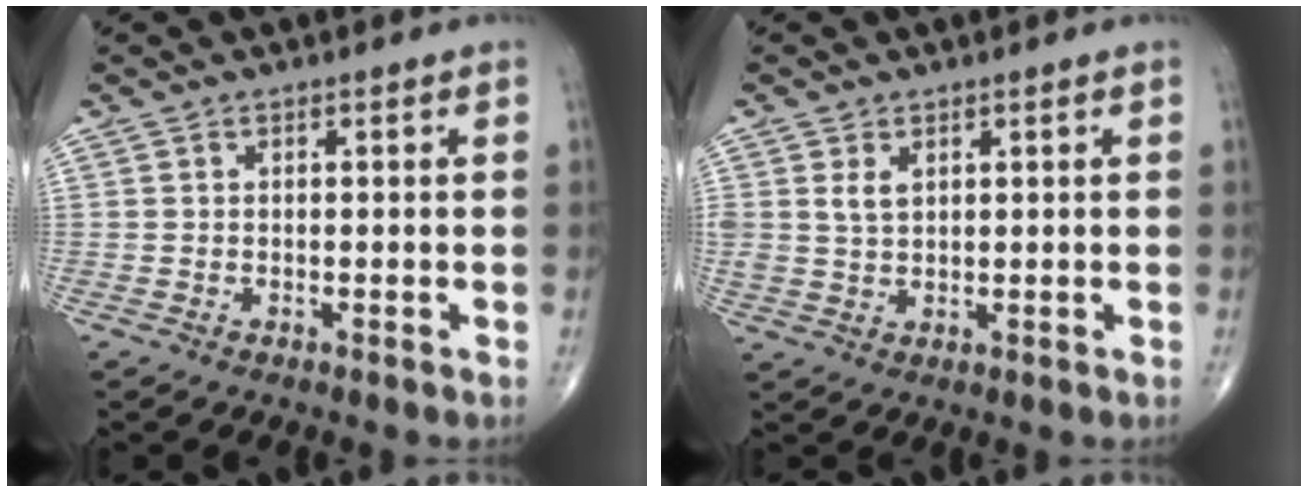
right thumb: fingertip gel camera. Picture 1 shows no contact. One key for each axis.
{"total": 2.9, "fx": 1.2, "fy": 1.9, "fz": 1.8, "tx": -0.031, "ty": -0.005, "tz": 0.030}